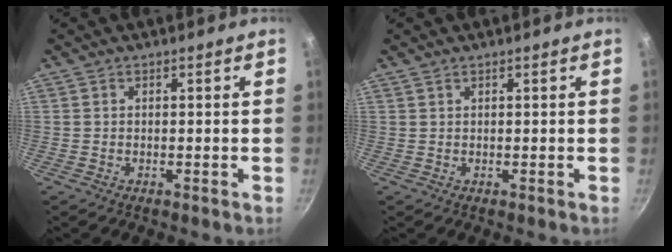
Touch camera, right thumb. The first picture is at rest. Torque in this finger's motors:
{"motor_torque": [-0.16, 0.18, 0.44, 0.17, 0.10]}